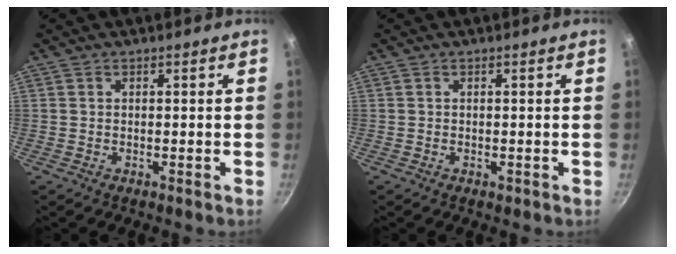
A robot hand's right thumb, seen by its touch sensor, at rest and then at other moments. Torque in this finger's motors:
{"motor_torque": [0.38, -0.04, 0.53, -0.18, 0.04]}